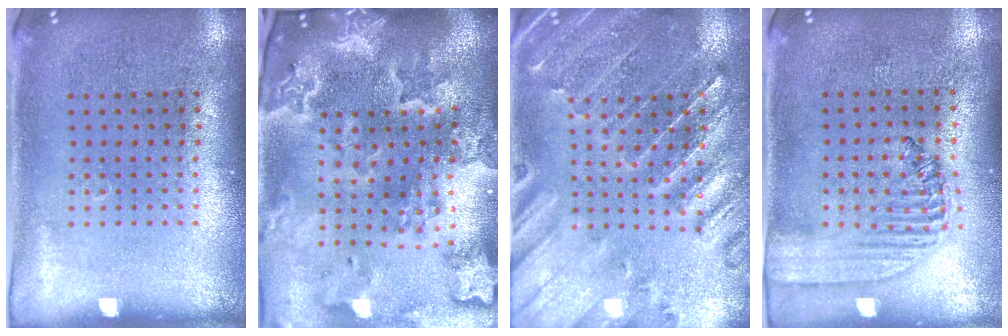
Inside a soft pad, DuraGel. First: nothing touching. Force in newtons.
{"total": 4.5, "press": 3.7, "slide": 2.7}
{"total": 1.1, "press": 1.1, "slide": 0.3}
{"total": 1.5, "press": 1.4, "slide": 0.5}